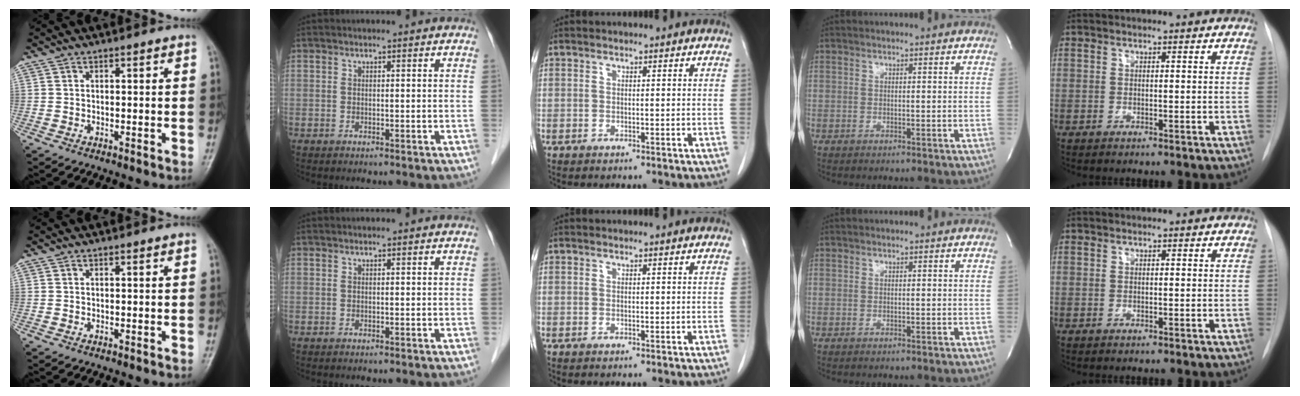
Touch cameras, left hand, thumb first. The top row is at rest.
{}